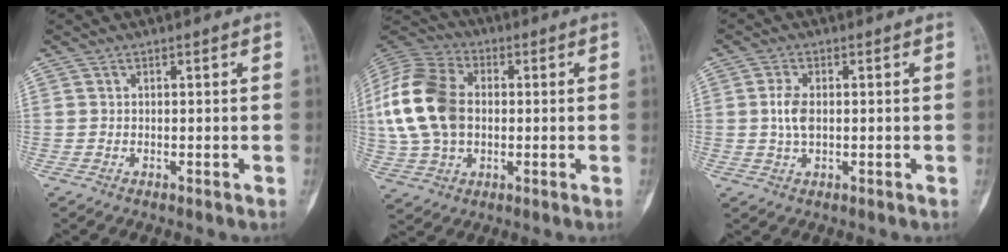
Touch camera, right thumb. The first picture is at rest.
{"total": 18.9, "force": [0.8, 13.0, 13.6], "torque": [-0.282, 0.014, 0.013]}
{"total": 4.2, "force": [0.2, 2.3, 3.5], "torque": [-0.077, 0.001, 0.002]}